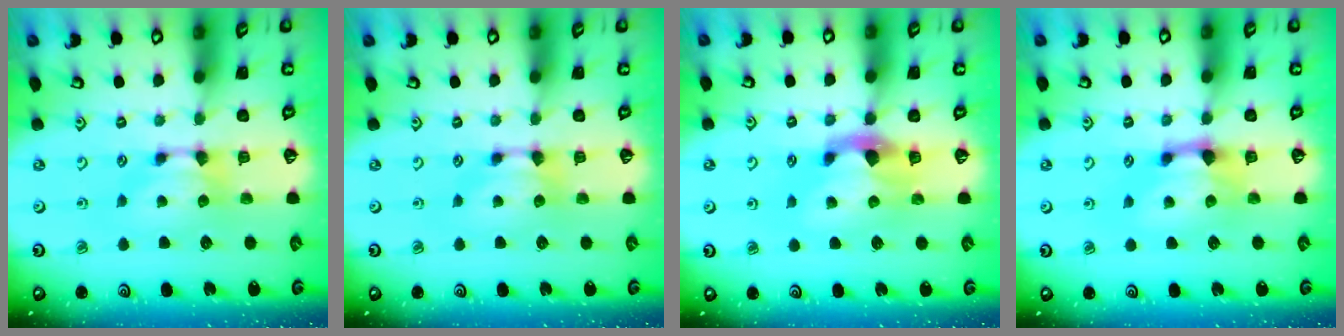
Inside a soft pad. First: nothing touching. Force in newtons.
{"total": 0.0}
{"total": 2.9, "press": 2.6, "slide": 1.3}
{"total": 1.5, "press": 0.8, "slide": 1.3}